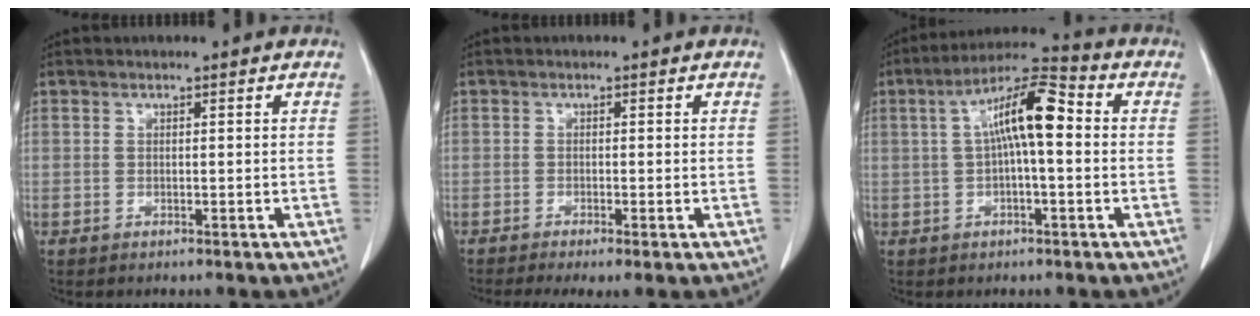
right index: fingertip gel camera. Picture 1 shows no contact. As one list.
[{"total": 4.0, "force": [-2.7, 0.5, 3.0], "torque": [-0.048, -0.012, -0.043]}, {"total": 9.5, "force": [1.0, 2.1, 9.2], "torque": [-0.165, 0.033, 0.011]}]